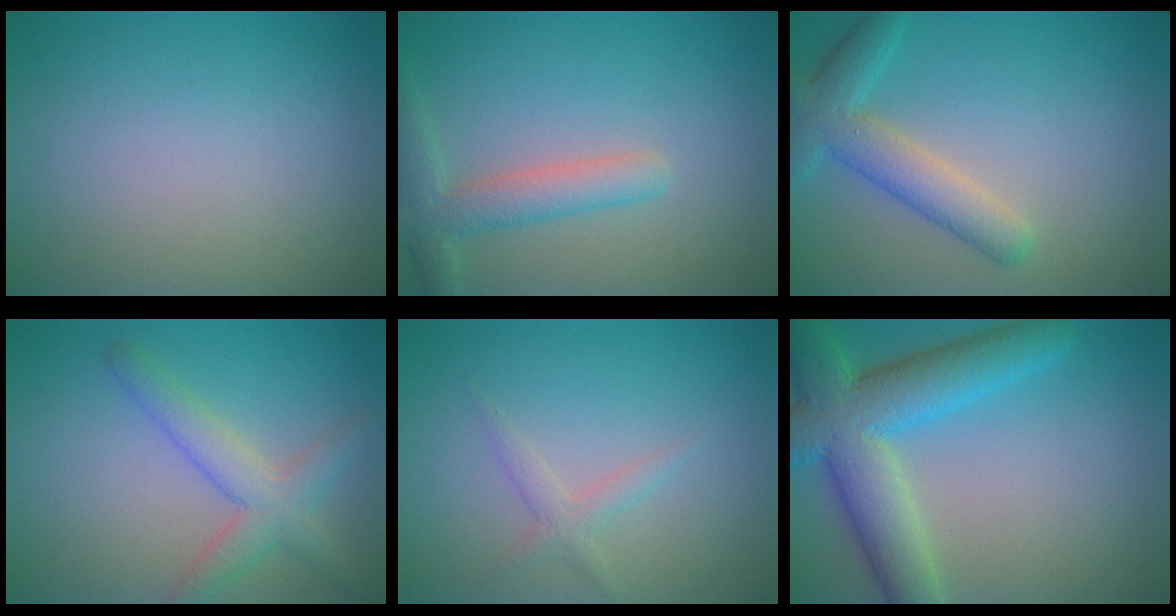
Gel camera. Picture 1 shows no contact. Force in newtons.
{"total": 3.5, "press": 3.5, "slide": 0.3}
{"total": 4.6, "press": 4.6, "slide": 0.2}
{"total": 3.9, "press": 3.9, "slide": 0.2}
{"total": 1.5, "press": 1.5, "slide": 0.0}
{"total": 9.2, "press": 9.2, "slide": 0.4}